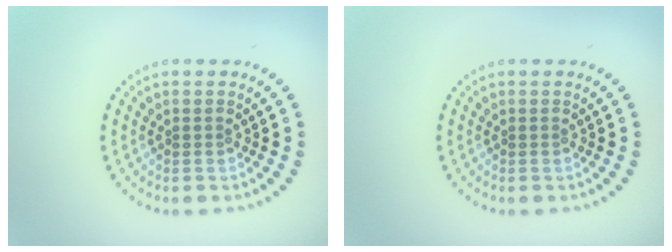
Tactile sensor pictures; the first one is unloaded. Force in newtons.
{"total": 0.0}